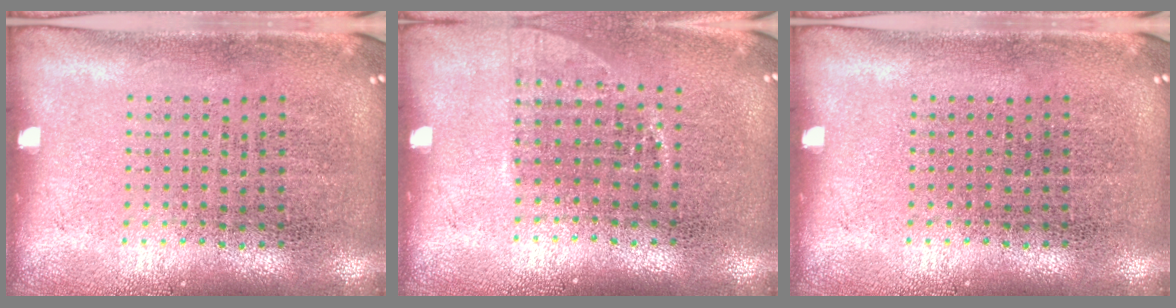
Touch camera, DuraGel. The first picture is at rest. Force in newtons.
{"total": 1.0, "press": 0.9, "slide": 0.6}
{"total": 0.0}